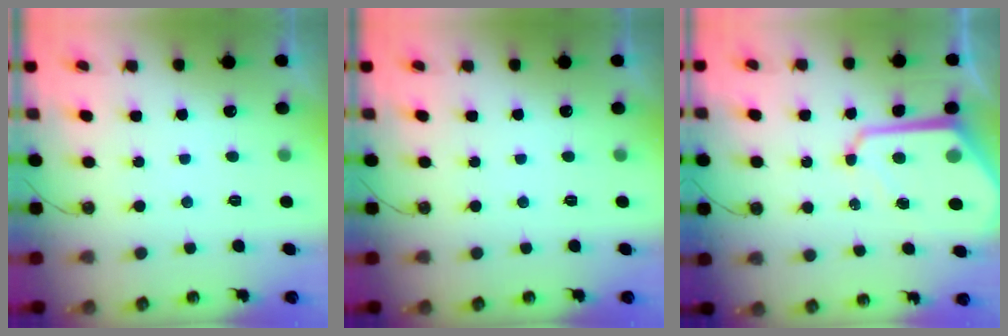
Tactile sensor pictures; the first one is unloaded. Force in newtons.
{"total": 0.0}
{"total": 11.9, "press": 11.8, "slide": 1.1}